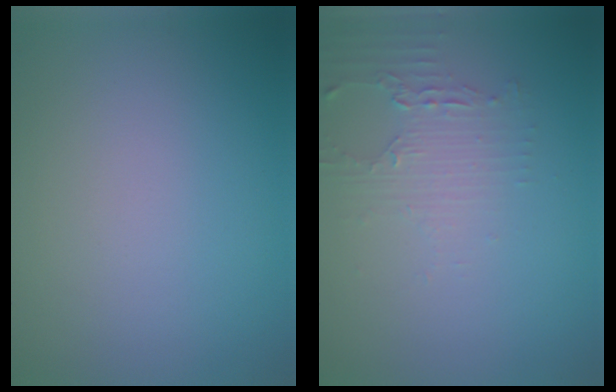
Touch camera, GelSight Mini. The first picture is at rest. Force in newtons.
{"total": 1.8, "press": 1.8, "slide": 0.4}